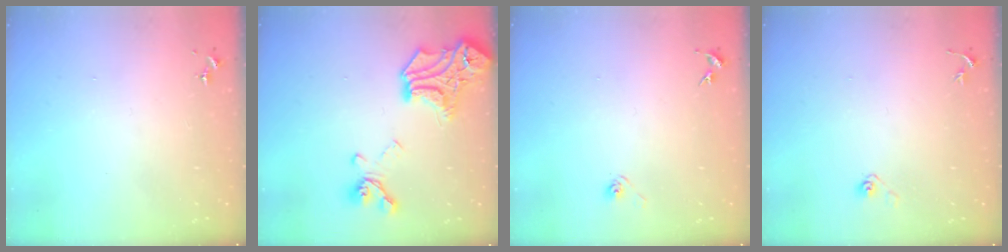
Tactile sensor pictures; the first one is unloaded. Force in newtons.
{"total": 19.9, "press": 19.9, "slide": 0.9}
{"total": 2.9, "press": 2.6, "slide": 1.4}
{"total": 3.6, "press": 3.0, "slide": 2.1}